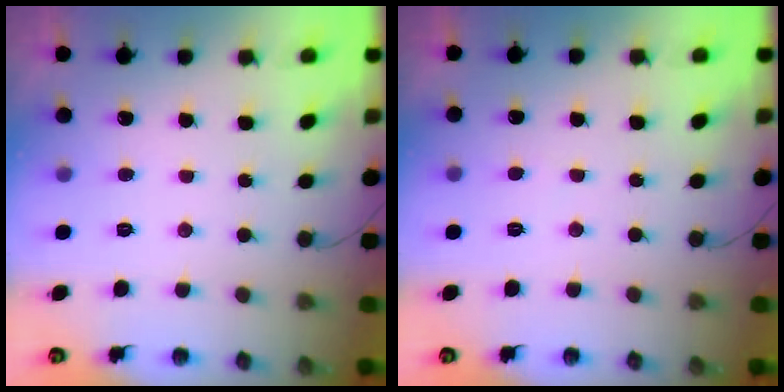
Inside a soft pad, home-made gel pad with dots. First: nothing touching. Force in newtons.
{"total": 2.6, "press": 2.6, "slide": 0.3}